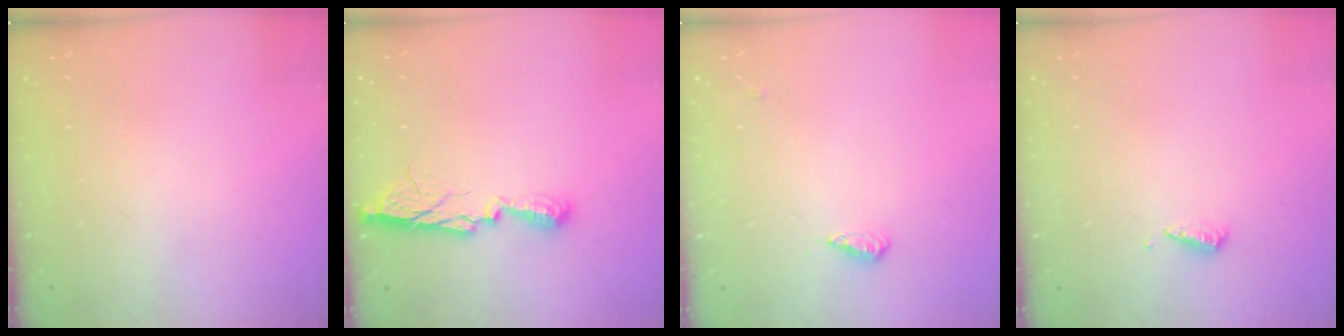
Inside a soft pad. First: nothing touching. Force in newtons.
{"total": 9.9, "press": 9.9, "slide": 0.3}
{"total": 3.5, "press": 3.5, "slide": 0.4}
{"total": 3.1, "press": 3.1, "slide": 0.2}